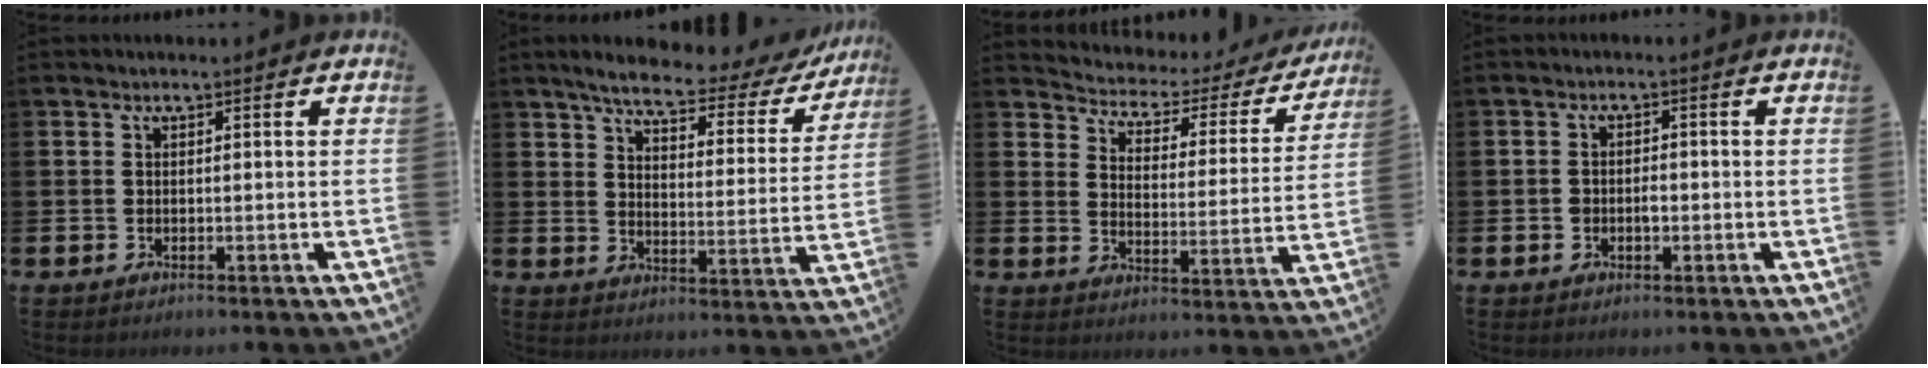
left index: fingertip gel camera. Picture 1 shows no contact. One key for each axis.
{"total": 6.3, "fx": 5.3, "fy": 1.5, "fz": 3.0, "tx": -0.076, "ty": -0.032, "tz": 0.083}
{"total": 3.1, "fx": 2.6, "fy": 1.6, "fz": 0.6, "tx": -0.035, "ty": -0.025, "tz": 0.032}
{"total": 1.8, "fx": -0.4, "fy": 1.2, "fz": 1.2, "tx": -0.011, "ty": 0.001, "tz": -0.012}